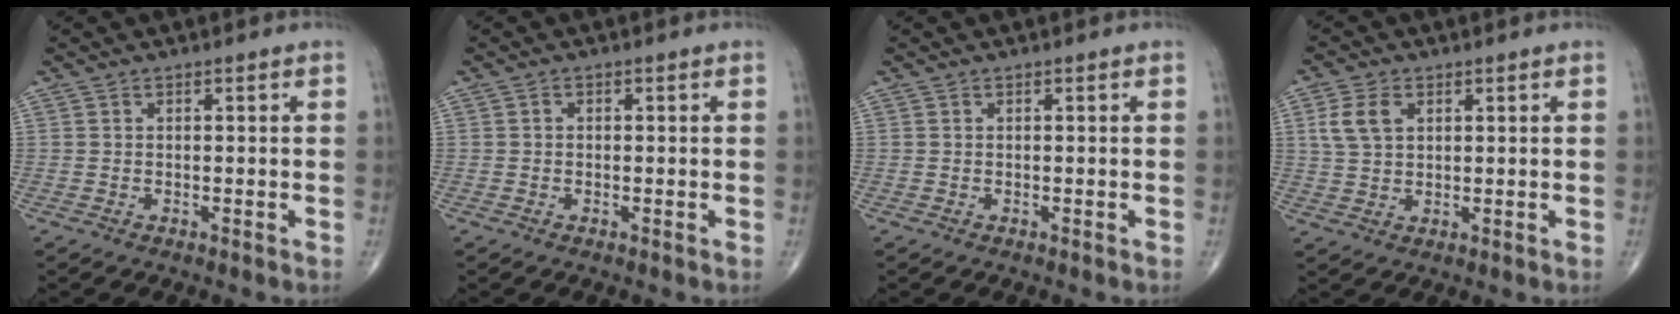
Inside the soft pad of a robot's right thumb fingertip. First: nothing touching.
{"total": 0.8, "force": [0.1, 0.7, 0.5], "torque": [-0.004, 0.004, 0.002]}
{"total": 0.0}
{"total": 5.9, "force": [2.0, 3.9, 4.0], "torque": [-0.078, 0.002, 0.041]}